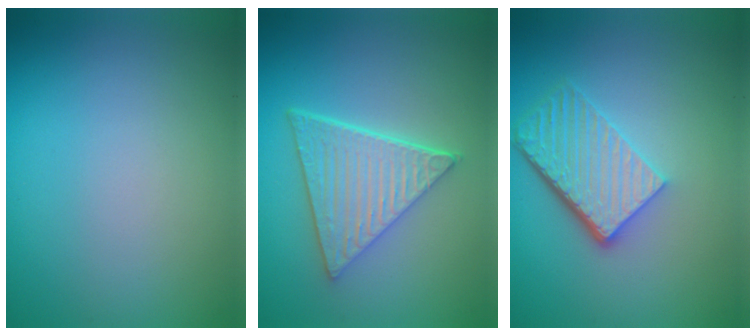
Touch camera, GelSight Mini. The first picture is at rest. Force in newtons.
{"total": 6.3, "press": 4.5, "slide": 4.3}
{"total": 5.6, "press": 4.0, "slide": 4.0}